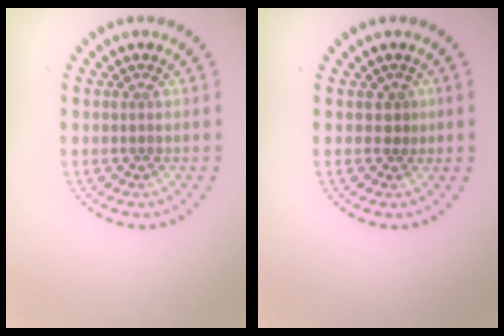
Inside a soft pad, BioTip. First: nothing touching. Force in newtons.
{"total": 1.0, "press": 0.8, "slide": 0.6}